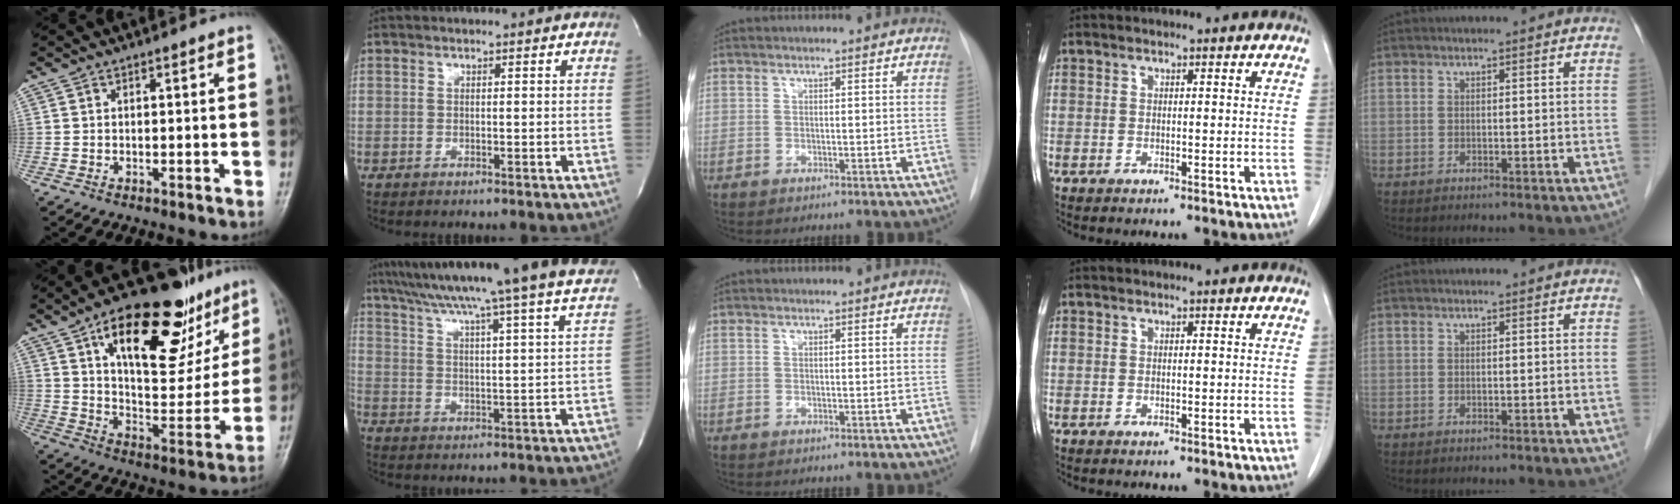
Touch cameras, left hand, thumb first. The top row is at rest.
{"thumb": {"total": 26.6, "force": [14.3, 12.4, 18.8], "torque": [-0.229, -0.032, 0.224]}, "index": {"total": 28.6, "force": [25.3, -2.1, 13.1], "torque": [-0.221, -0.049, 0.336]}}